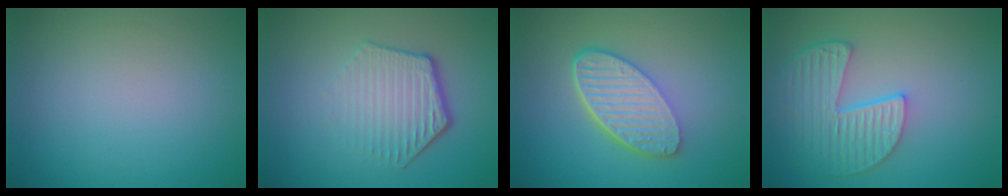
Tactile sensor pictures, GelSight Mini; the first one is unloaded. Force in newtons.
{"total": 4.1, "press": 3.2, "slide": 2.5}
{"total": 6.2, "press": 4.4, "slide": 4.3}
{"total": 5.4, "press": 4.3, "slide": 3.2}